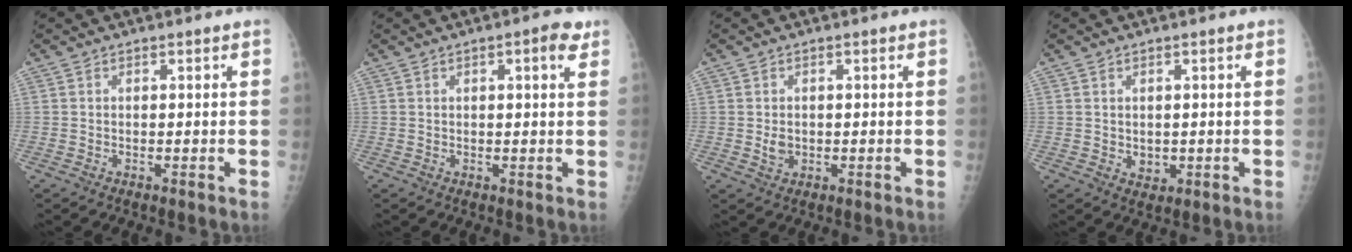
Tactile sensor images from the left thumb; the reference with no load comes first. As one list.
[{"total": 4.1, "force": [1.9, 1.1, 3.4], "torque": [-0.041, -0.002, 0.020]}, {"total": 2.4, "force": [-0.1, 1.8, 1.5], "torque": [-0.016, 0.000, 0.002]}, {"total": 2.7, "force": [-0.1, 2.0, 1.7], "torque": [-0.013, -0.003, 0.007]}]